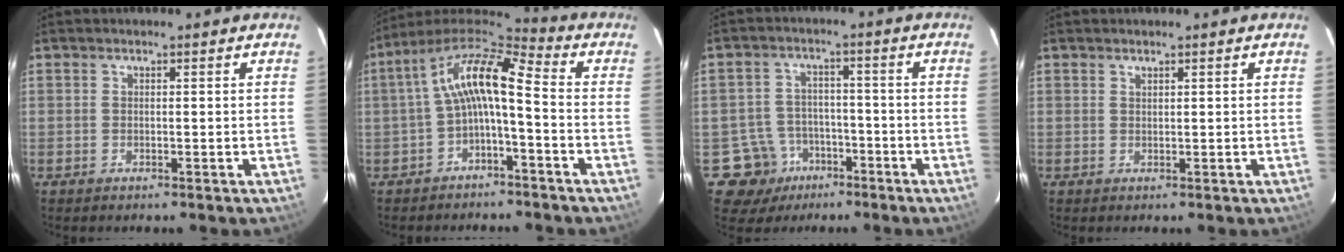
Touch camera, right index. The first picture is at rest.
{"total": 11.2, "force": [-1.4, 3.2, 10.6], "torque": [-0.215, 0.025, -0.032]}
{"total": 8.0, "force": [-4.3, 6.7, 0.3], "torque": [-0.023, 0.031, -0.061]}
{"total": 0.5, "force": [0.5, 0.1, 0.1], "torque": [-0.002, 0.001, 0.009]}